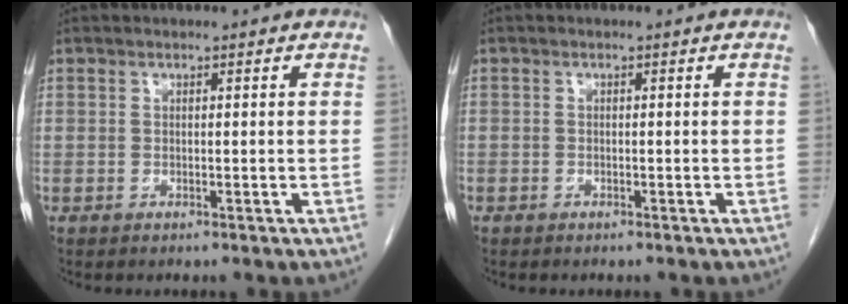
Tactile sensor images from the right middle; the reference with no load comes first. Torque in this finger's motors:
{"motor_torque": [0.09, -0.05, -0.40, -0.21]}